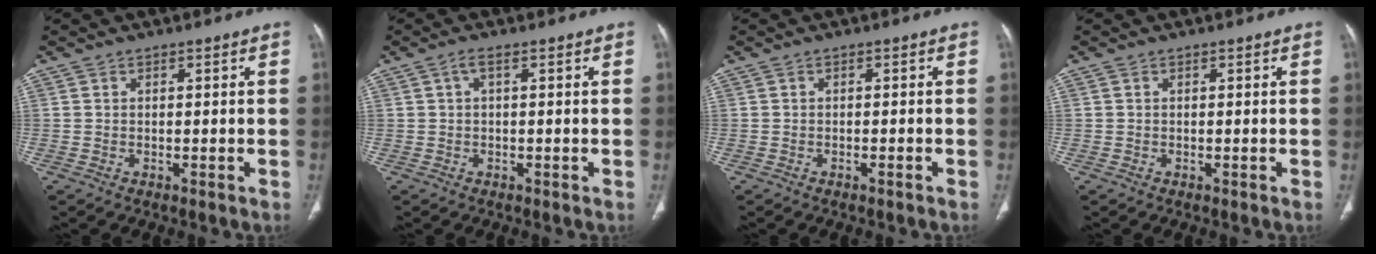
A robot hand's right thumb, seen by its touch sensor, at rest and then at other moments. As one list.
[{"total": 1.2, "force": [0.2, 0.3, 1.2], "torque": [-0.028, 0.010, 0.004]}, {"total": 0.9, "force": [-0.7, 0.1, 0.5], "torque": [-0.015, 0.005, -0.006]}, {"total": 0.0}]